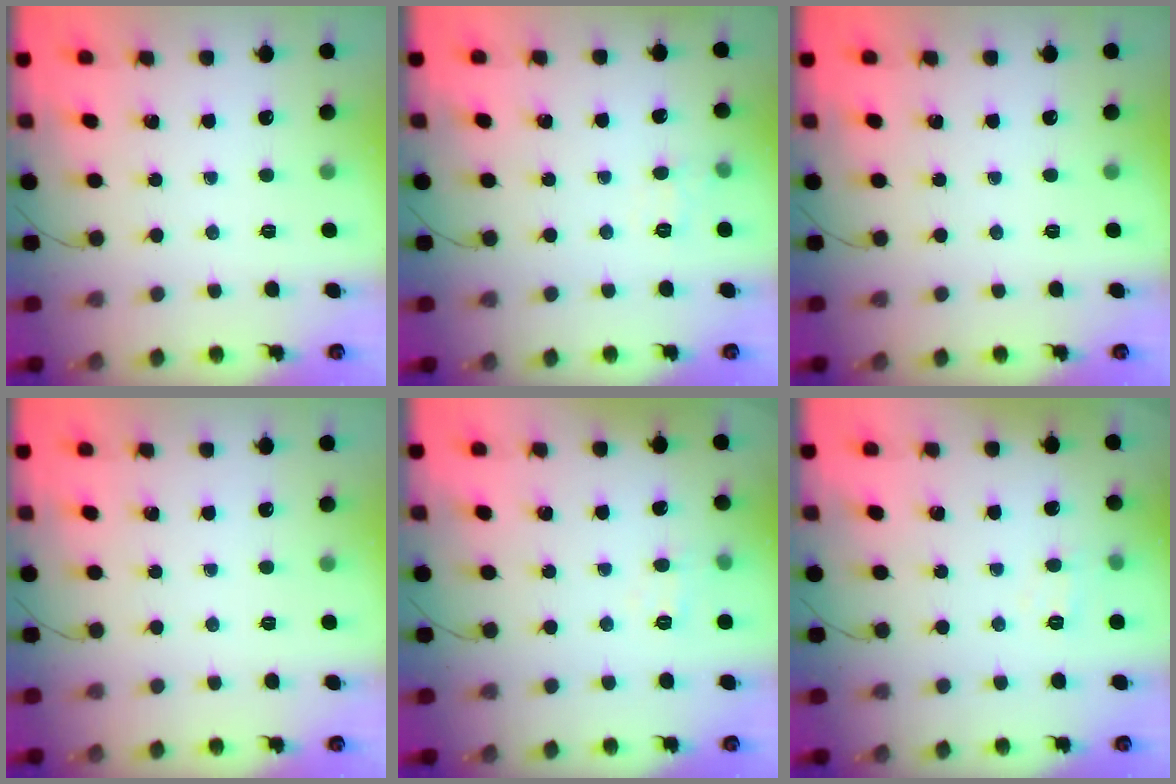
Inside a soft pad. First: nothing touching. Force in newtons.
{"total": 4.8, "press": 4.5, "slide": 1.4}
{"total": 0.0}
{"total": 0.0}
{"total": 4.2, "press": 4.0, "slide": 1.3}
{"total": 3.9, "press": 3.7, "slide": 1.3}